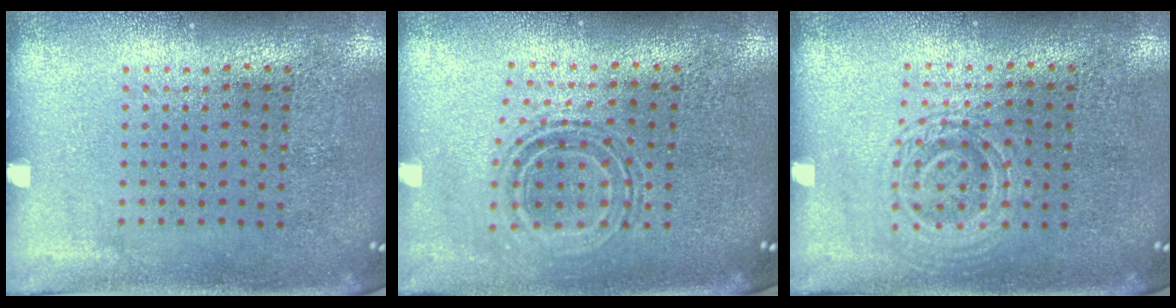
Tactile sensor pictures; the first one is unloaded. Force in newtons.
{"total": 0.9, "press": 0.8, "slide": 0.3}
{"total": 1.2, "press": 1.2, "slide": 0.3}